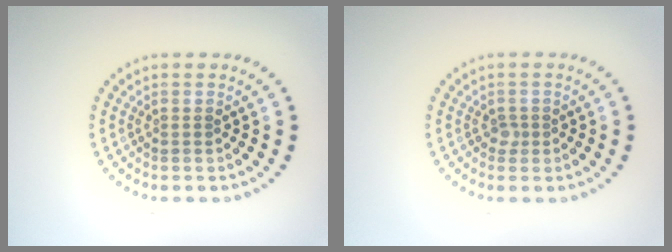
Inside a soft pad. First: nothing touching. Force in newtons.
{"total": 0.9, "press": 0.6, "slide": 0.6}